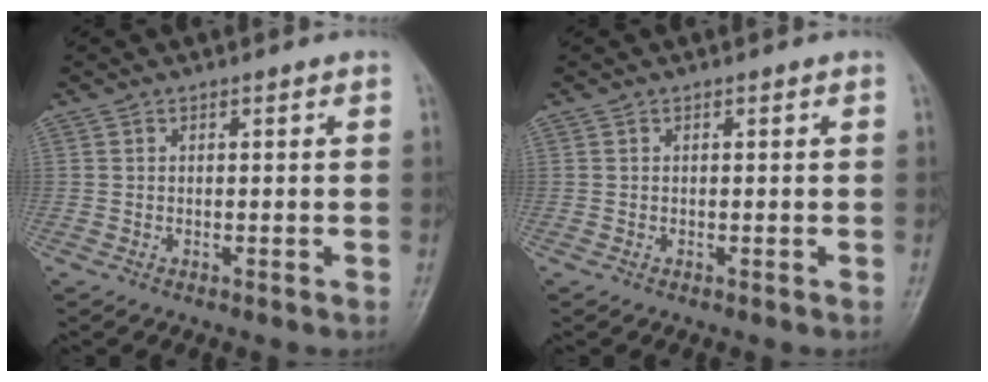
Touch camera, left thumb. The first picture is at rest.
{"total": 0.0}